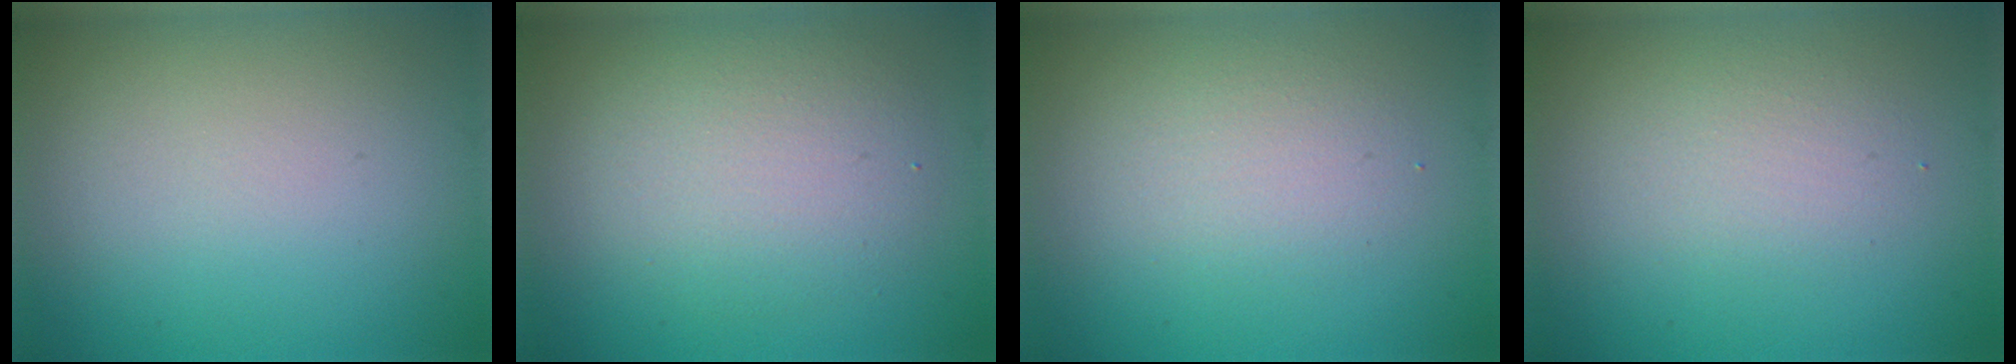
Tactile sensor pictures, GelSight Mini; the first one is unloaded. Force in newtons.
{"total": 4.3, "press": 4.3, "slide": 0.1}
{"total": 2.4, "press": 2.4, "slide": 0.0}
{"total": 2.0, "press": 2.0, "slide": 0.1}